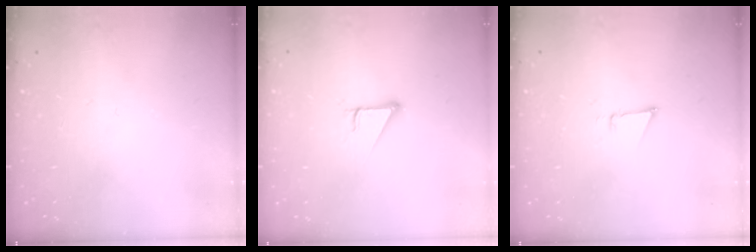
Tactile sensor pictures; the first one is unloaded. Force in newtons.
{"total": 2.9, "press": 2.9, "slide": 0.1}
{"total": 2.6, "press": 2.5, "slide": 0.8}